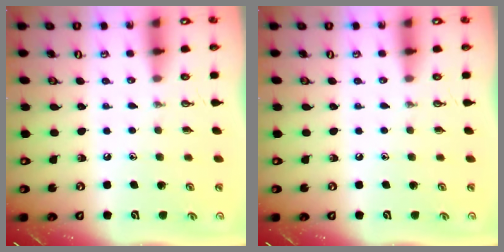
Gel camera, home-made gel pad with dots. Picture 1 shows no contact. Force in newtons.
{"total": 0.0}